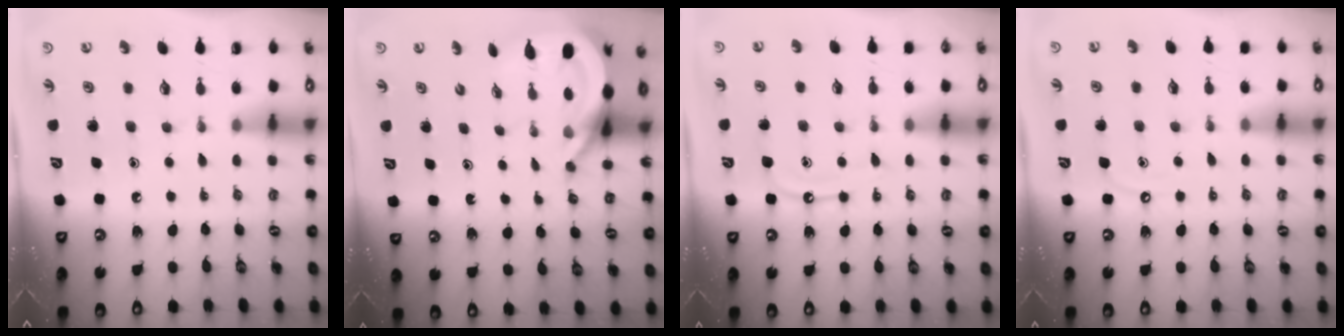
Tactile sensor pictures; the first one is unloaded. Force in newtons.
{"total": 6.2, "press": 6.1, "slide": 0.7}
{"total": 8.7, "press": 8.7, "slide": 0.9}
{"total": 3.9, "press": 3.8, "slide": 0.6}